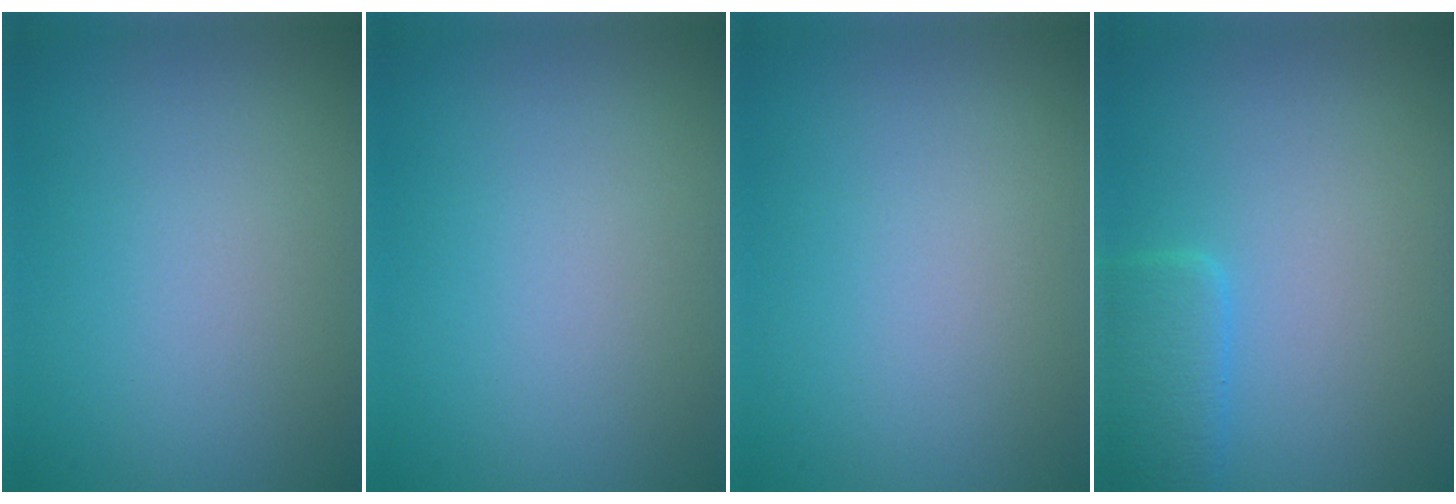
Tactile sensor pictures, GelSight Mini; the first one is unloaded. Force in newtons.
{"total": 0.0}
{"total": 0.0}
{"total": 2.7, "press": 2.7, "slide": 0.1}